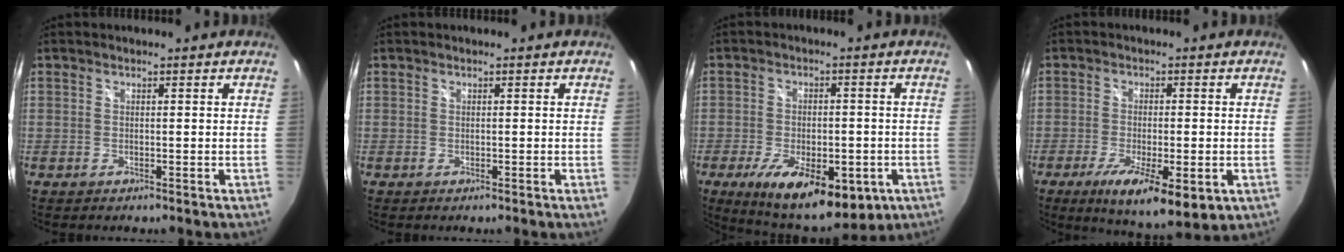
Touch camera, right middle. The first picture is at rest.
{"total": 0.0}
{"total": 17.2, "force": [-8.3, 7.5, 13.1], "torque": [-0.243, -0.043, -0.111]}
{"total": 12.3, "force": [-5.6, 3.6, 10.3], "torque": [-0.191, -0.040, -0.085]}